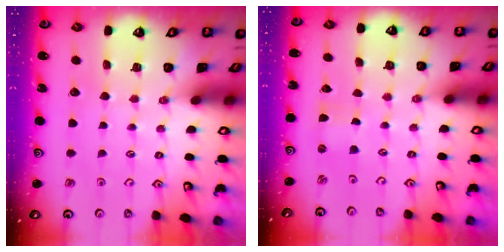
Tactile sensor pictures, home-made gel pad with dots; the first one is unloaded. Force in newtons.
{"total": 0.0}